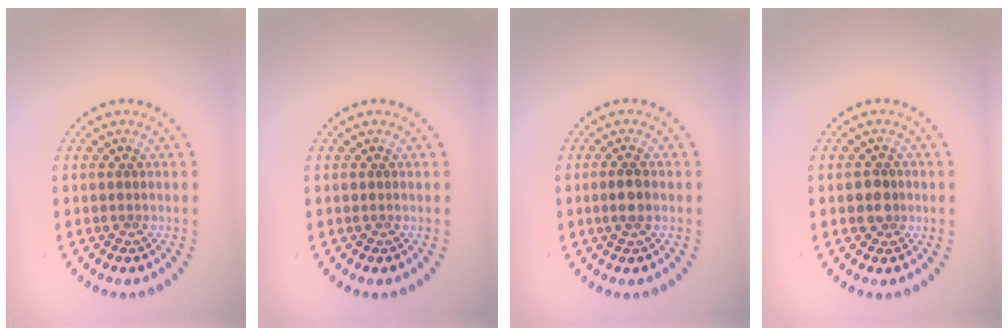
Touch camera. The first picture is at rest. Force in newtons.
{"total": 0.0}
{"total": 1.8, "press": 1.7, "slide": 0.7}
{"total": 1.8, "press": 1.6, "slide": 0.7}